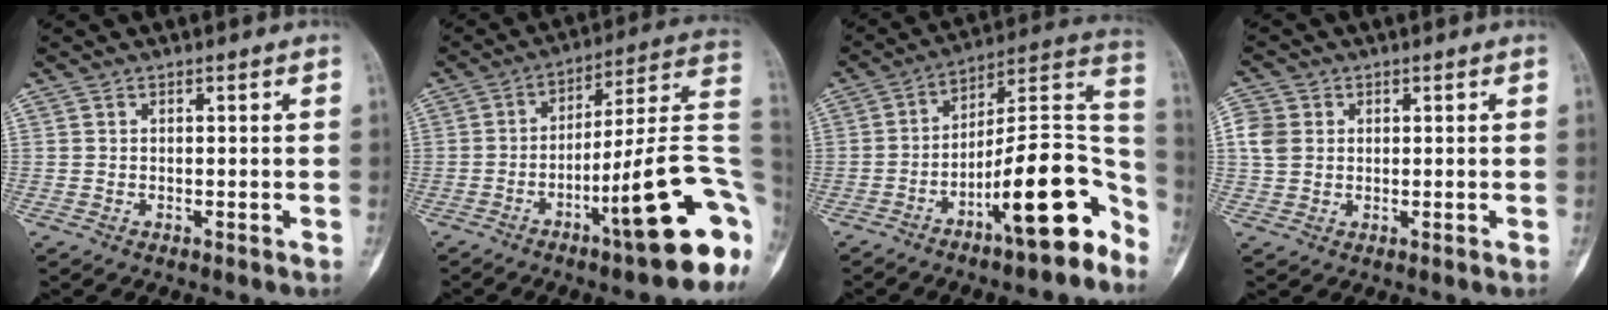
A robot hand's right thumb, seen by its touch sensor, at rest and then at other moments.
{"total": 21.9, "force": [-7.4, 3.4, 20.3], "torque": [-0.227, 0.038, -0.105]}
{"total": 19.1, "force": [-9.8, 5.3, 15.5], "torque": [-0.197, 0.092, -0.156]}
{"total": 4.7, "force": [0.9, 4.0, 2.3], "torque": [-0.041, 0.005, 0.014]}